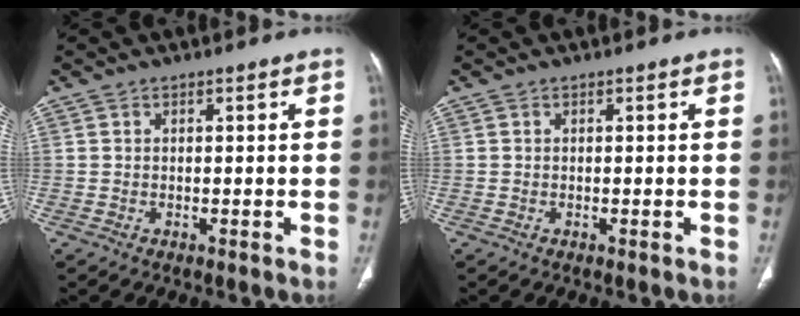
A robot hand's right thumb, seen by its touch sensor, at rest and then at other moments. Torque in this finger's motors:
{"motor_torque": [0.24, -0.05, 0.03, -0.46, 0.04]}